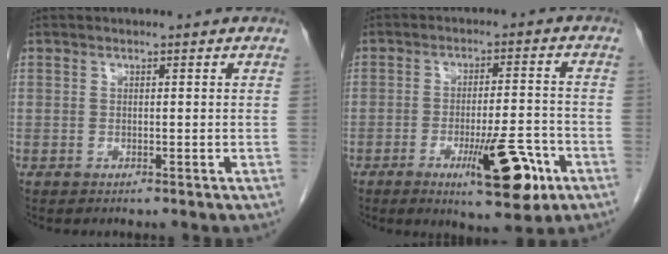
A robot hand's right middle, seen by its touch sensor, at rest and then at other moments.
{"total": 10.7, "force": [-5.1, 2.0, 9.2], "torque": [-0.134, -0.012, -0.072]}